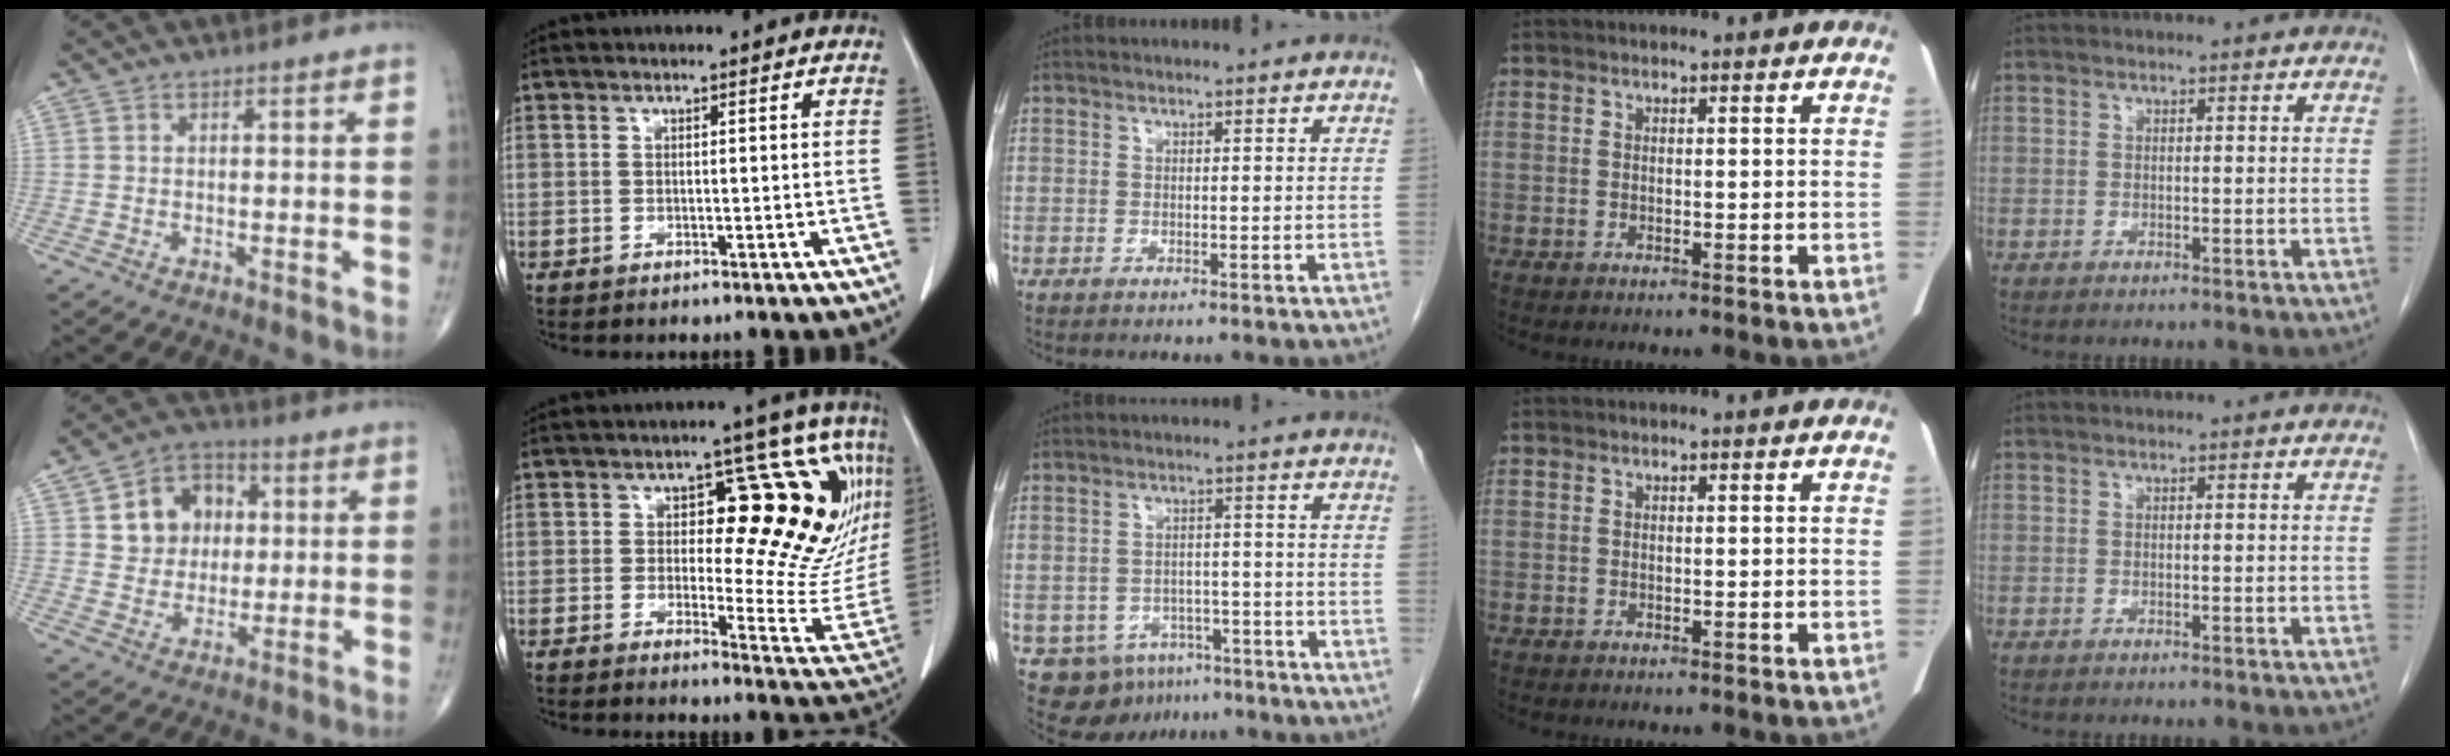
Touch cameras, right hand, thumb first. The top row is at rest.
{"thumb": {"total": 10.8, "force": [2.4, 9.0, 5.4], "torque": [-0.042, 0.005, 0.037]}, "index": {"total": 20.7, "force": [6.8, 8.6, 17.5], "torque": [-0.193, 0.016, 0.088]}, "middle": {"total": 8.3, "force": [-5.3, 6.0, 2.4], "torque": [-0.035, 0.010, -0.070]}}